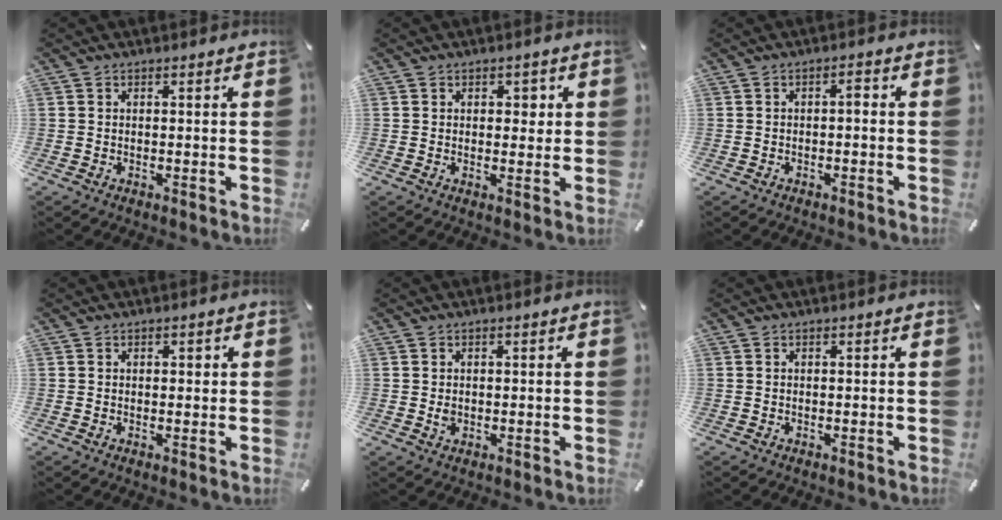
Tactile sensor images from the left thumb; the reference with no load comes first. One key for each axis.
{"total": 2.5, "fx": 0.7, "fy": 1.9, "fz": 1.5, "tx": -0.007, "ty": -0.003, "tz": 0.003}
{"total": 2.1, "fx": -0.6, "fy": 1.0, "fz": 1.8, "tx": -0.038, "ty": 0.012, "tz": -0.015}
{"total": 0.9, "fx": 0.2, "fy": 0.8, "fz": 0.5, "tx": -0.002, "ty": 0.002, "tz": 0.001}
{"total": 1.4, "fx": 0.0, "fy": 1.2, "fz": 0.7, "tx": -0.007, "ty": 0.001, "tz": -0.002}
{"total": 0.0}